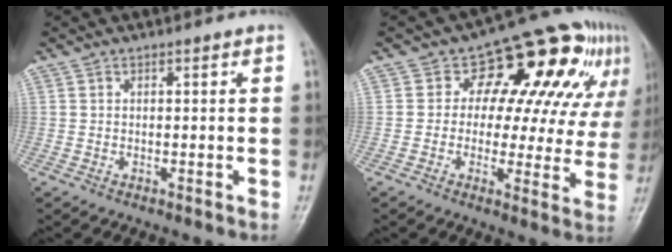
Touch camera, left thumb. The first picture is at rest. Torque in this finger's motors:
{"motor_torque": [0.18, 0.24, 0.00, -0.13, -0.08]}